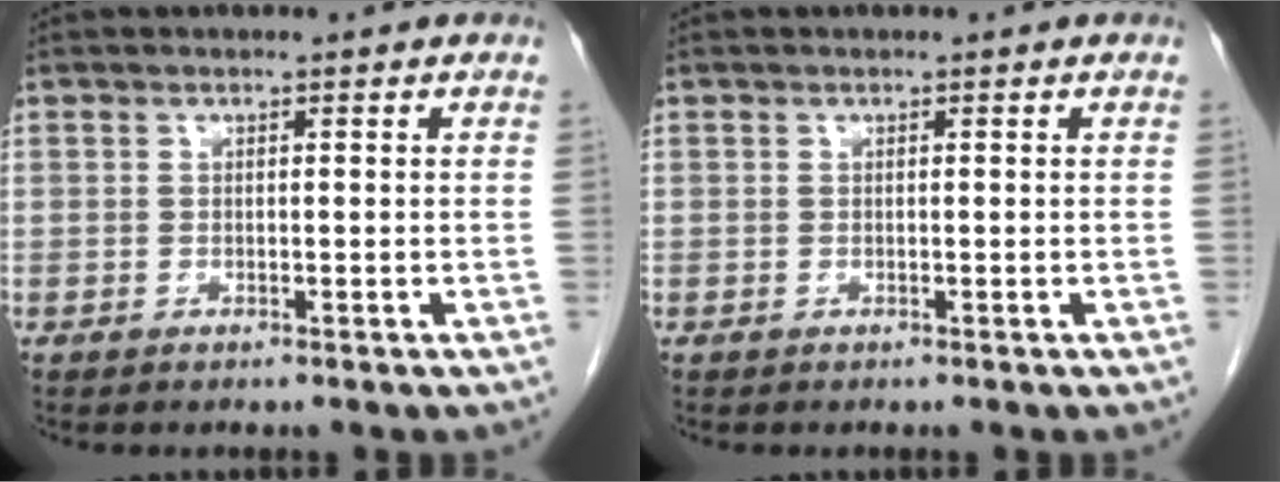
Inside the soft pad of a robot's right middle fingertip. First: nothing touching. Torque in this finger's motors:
{"motor_torque": [0.00, 0.00, 0.00, -0.01]}